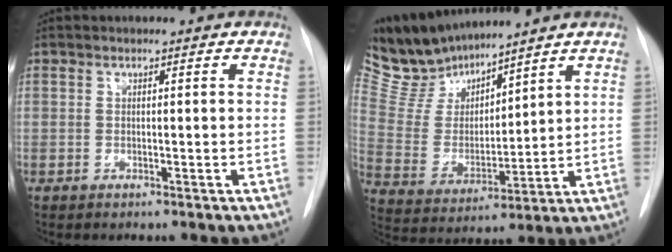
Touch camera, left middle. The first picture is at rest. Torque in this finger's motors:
{"motor_torque": [0.32, -0.42, -0.13, -0.06]}